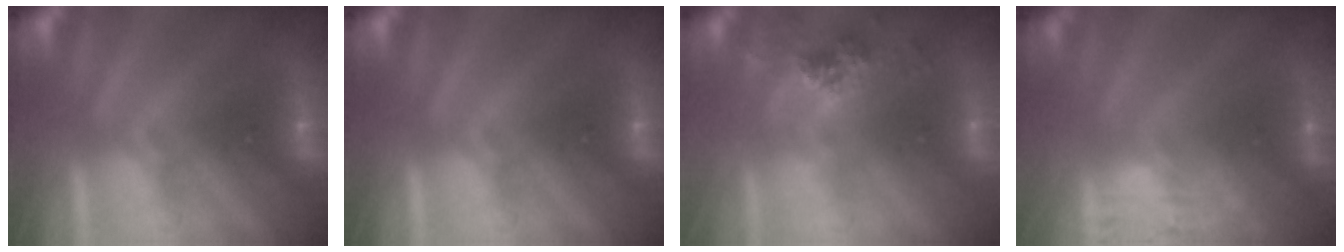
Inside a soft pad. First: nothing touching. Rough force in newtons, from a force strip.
{"total": 0.0}
{"total": 2.4}
{"total": 7.0}